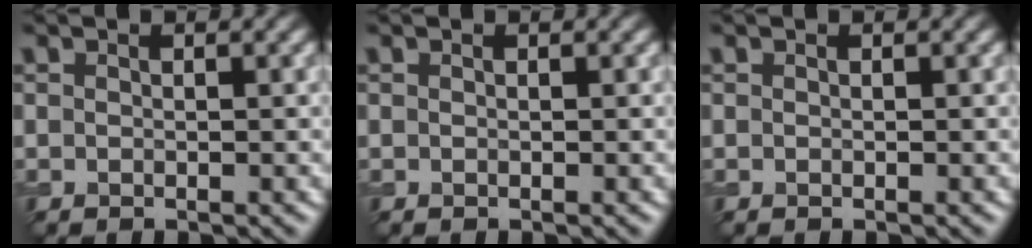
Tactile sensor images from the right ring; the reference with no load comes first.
{"total": 0.0}
{"total": 0.0}